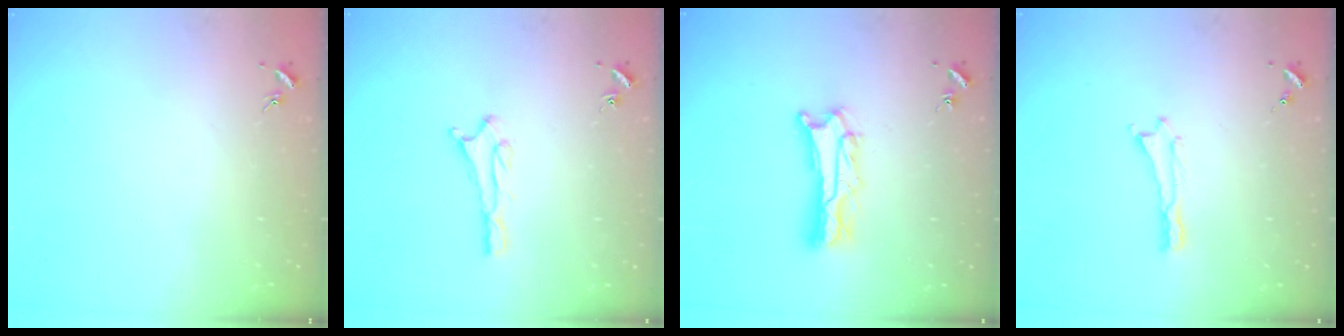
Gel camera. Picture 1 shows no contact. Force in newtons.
{"total": 2.0, "press": 2.0, "slide": 0.2}
{"total": 5.0, "press": 4.9, "slide": 0.5}
{"total": 0.0}